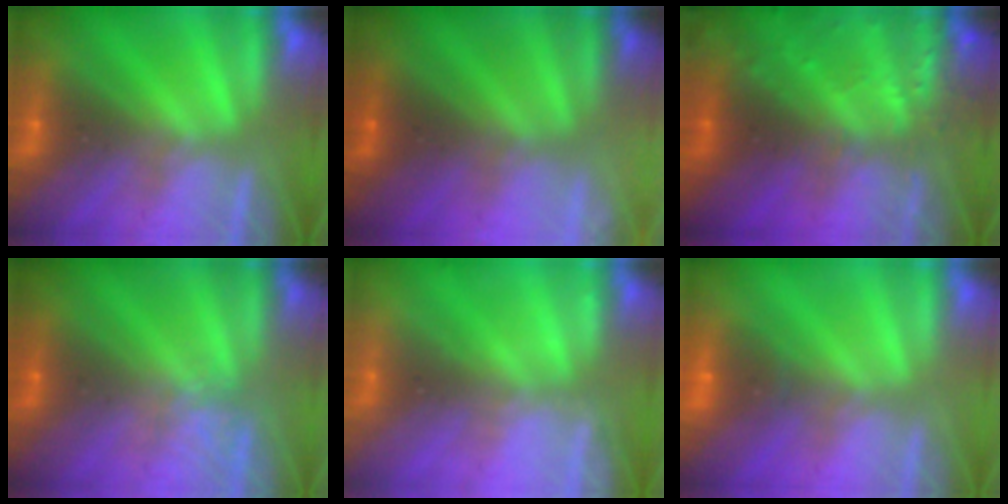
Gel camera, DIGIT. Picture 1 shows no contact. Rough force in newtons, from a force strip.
{"total": 2.1}
{"total": 6.6}
{"total": 1.7}
{"total": 2.2}
{"total": 2.0}